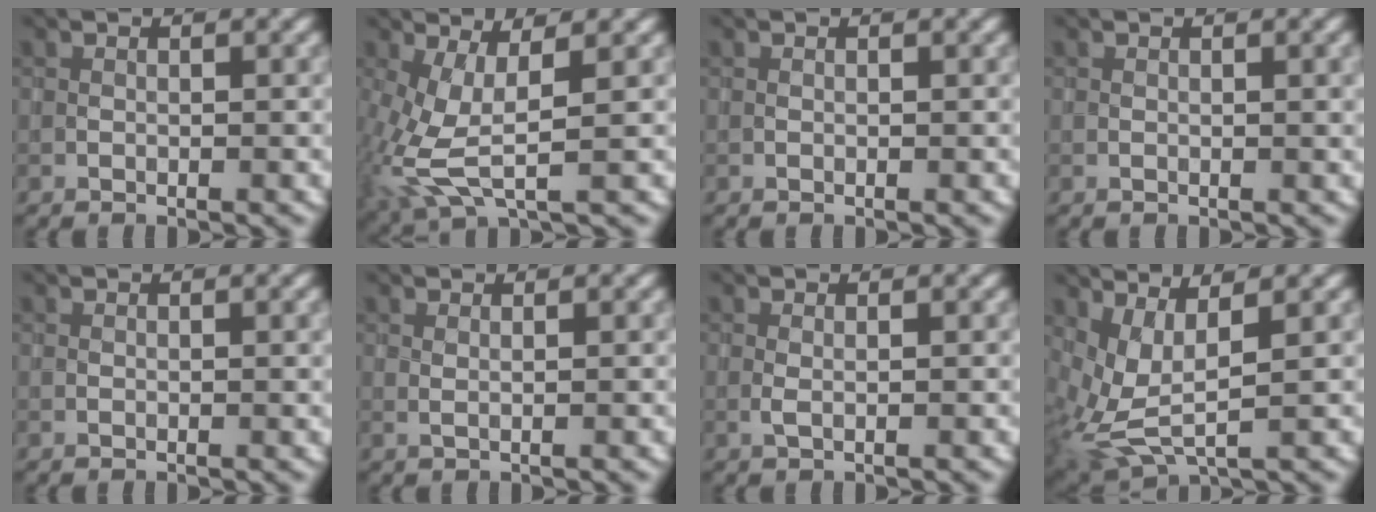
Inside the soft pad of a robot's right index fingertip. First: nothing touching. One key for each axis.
{"total": 5.8, "fx": 0.1, "fy": 2.1, "fz": 5.4, "tx": -0.148, "ty": -0.009, "tz": 0.005}
{"total": 0.5, "fx": 0.5, "fy": -0.2, "fz": -0.2, "tx": 0.004, "ty": 0.000, "tz": 0.006}
{"total": 1.0, "fx": 0.8, "fy": 0.0, "fz": 0.7, "tx": -0.009, "ty": 0.001, "tz": 0.012}
{"total": 0.8, "fx": 0.7, "fy": 0.0, "fz": 0.3, "tx": -0.004, "ty": 0.001, "tz": 0.011}
{"total": 0.9, "fx": 0.8, "fy": 0.0, "fz": 0.3, "tx": -0.007, "ty": 0.001, "tz": 0.011}
{"total": 0.7, "fx": 0.5, "fy": 0.0, "fz": 0.5, "tx": -0.013, "ty": 0.000, "tz": 0.007}
{"total": 5.2, "fx": 1.3, "fy": 1.9, "fz": 4.7, "tx": -0.123, "ty": -0.008, "tz": 0.031}